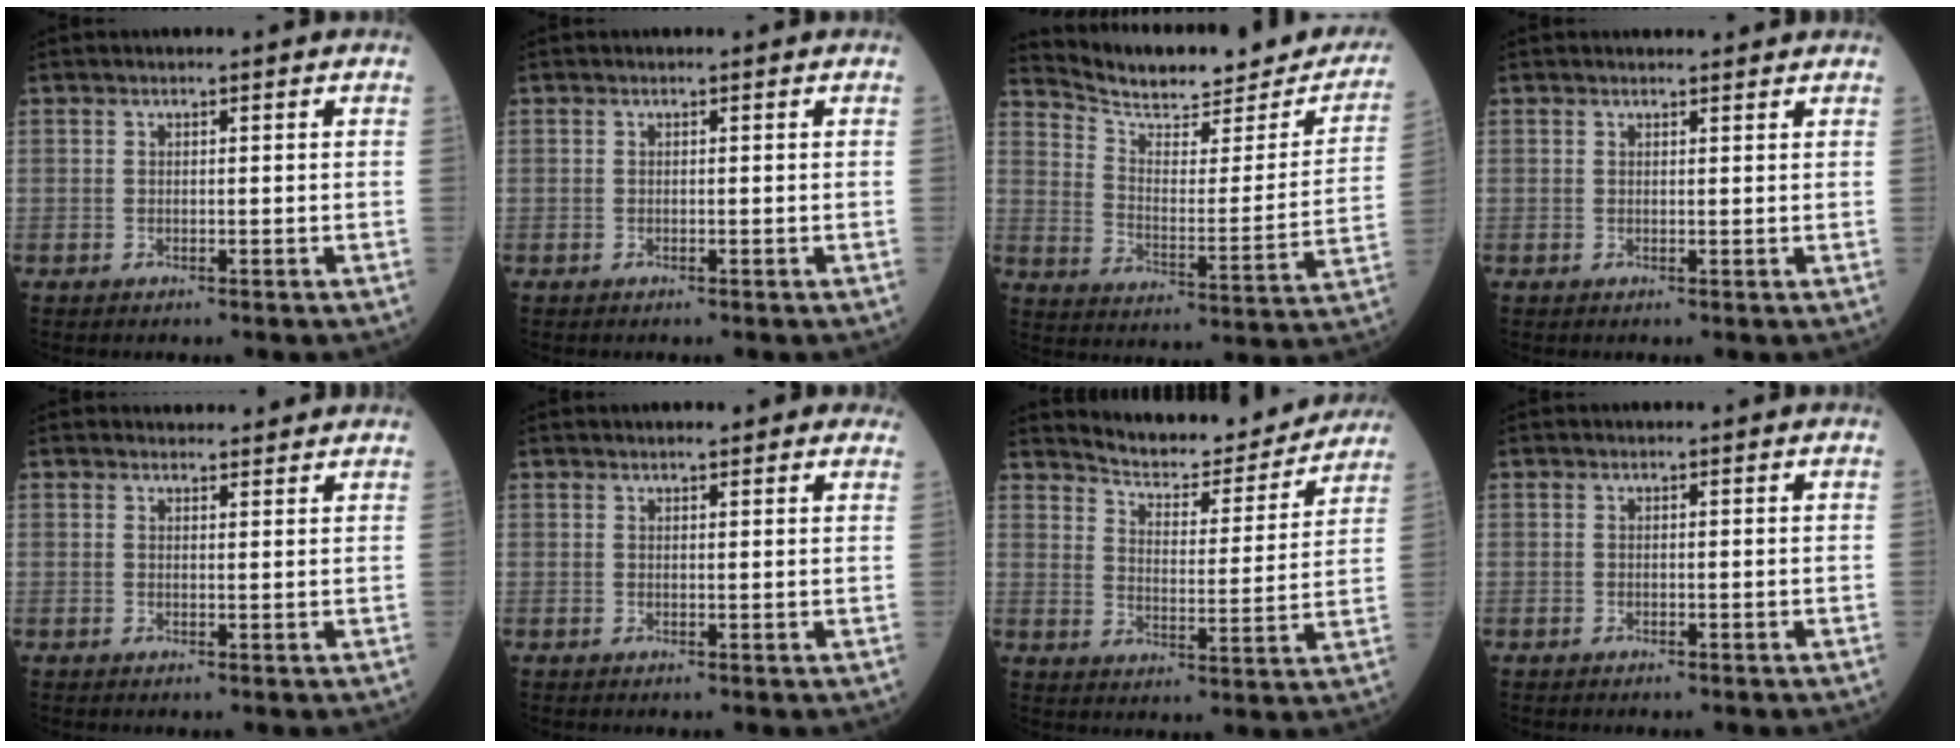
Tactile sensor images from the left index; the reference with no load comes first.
{"total": 0.0}
{"total": 21.4, "force": [19.4, 5.7, 7.0], "torque": [-0.095, -0.035, 0.256]}
{"total": 2.1, "force": [2.1, 0.4, 0.3], "torque": [-0.011, 0.005, 0.026]}
{"total": 4.1, "force": [3.9, 1.0, 0.6], "torque": [-0.008, 0.012, 0.047]}
{"total": 4.5, "force": [3.8, 1.2, 2.1], "torque": [-0.021, 0.016, 0.040]}
{"total": 14.8, "force": [14.1, 2.8, 3.5], "torque": [-0.049, -0.016, 0.191]}
{"total": 0.0}